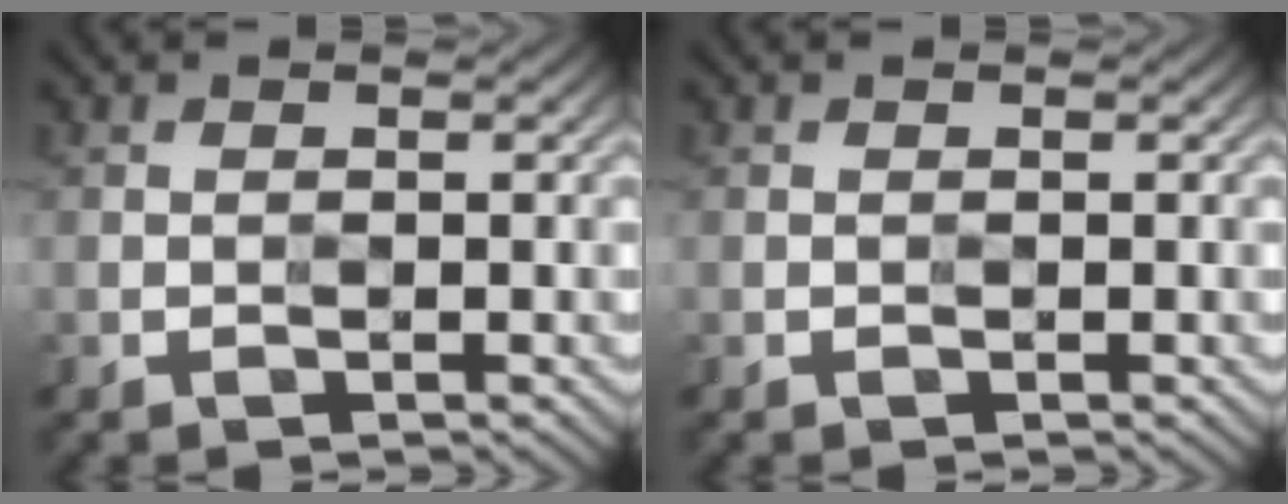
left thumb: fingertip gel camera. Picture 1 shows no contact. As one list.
[{"total": 0.0}]